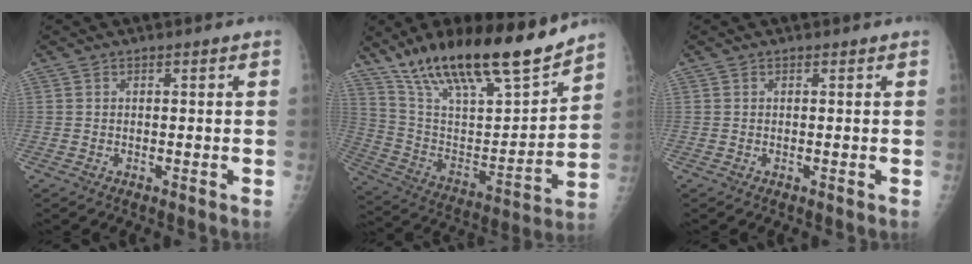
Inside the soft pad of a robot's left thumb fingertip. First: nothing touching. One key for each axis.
{"total": 24.6, "fx": 18.9, "fy": 6.1, "fz": 14.5, "tx": -0.218, "ty": -0.075, "tz": 0.330}
{"total": 0.0}